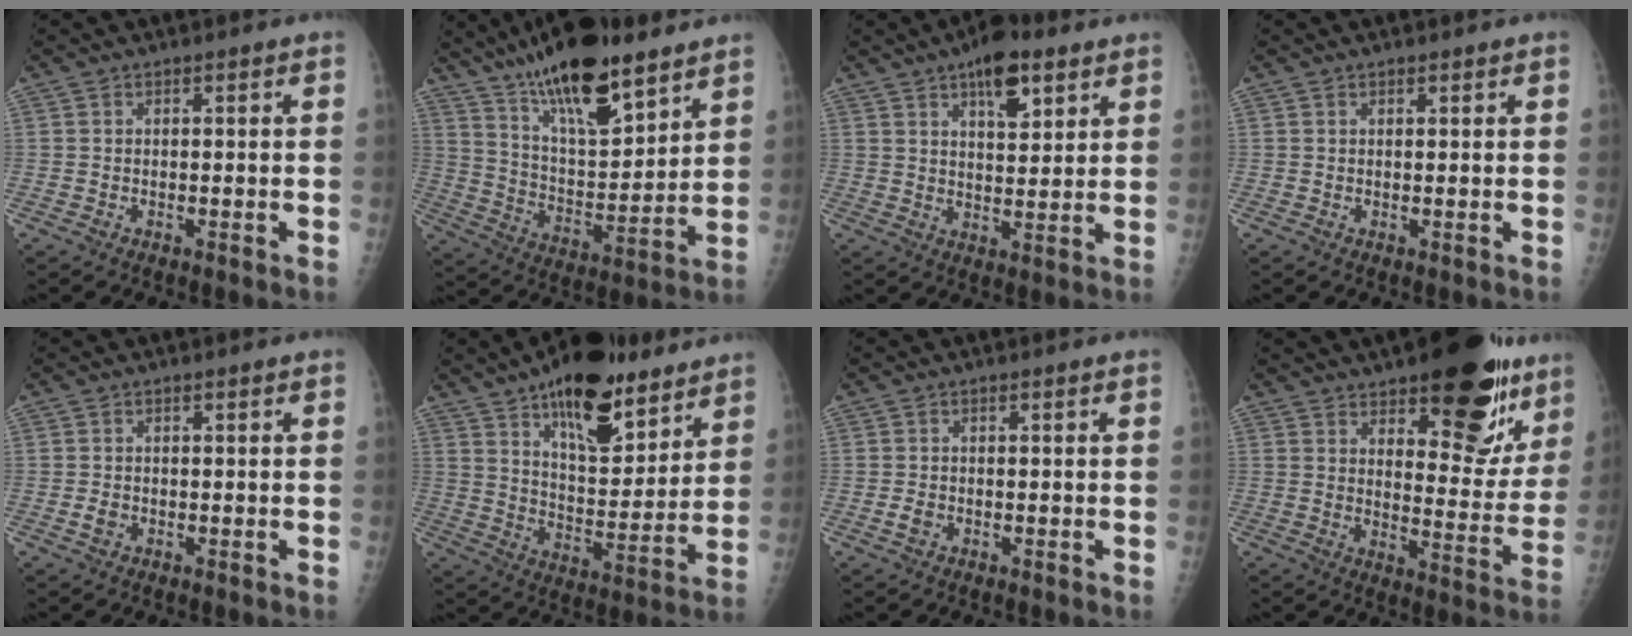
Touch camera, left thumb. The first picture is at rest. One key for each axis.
{"total": 20.3, "fx": 14.0, "fy": 6.4, "fz": 13.2, "tx": -0.200, "ty": -0.065, "tz": 0.244}
{"total": 13.2, "fx": 7.6, "fy": 5.4, "fz": 9.3, "tx": -0.114, "ty": -0.035, "tz": 0.120}
{"total": 0.7, "fx": 0.5, "fy": 0.3, "fz": 0.4, "tx": -0.005, "ty": -0.003, "tz": 0.008}
{"total": 1.5, "fx": -0.4, "fy": 1.2, "fz": 0.9, "tx": -0.012, "ty": 0.001, "tz": -0.006}
{"total": 20.3, "fx": 13.3, "fy": 8.5, "fz": 12.7, "tx": -0.150, "ty": -0.072, "tz": 0.213}
{"total": 1.6, "fx": -0.4, "fy": 1.2, "fz": 0.9, "tx": -0.013, "ty": 0.001, "tz": -0.008}
{"total": 21.3, "fx": 13.1, "fy": 8.6, "fz": 14.5, "tx": -0.133, "ty": -0.071, "tz": 0.179}